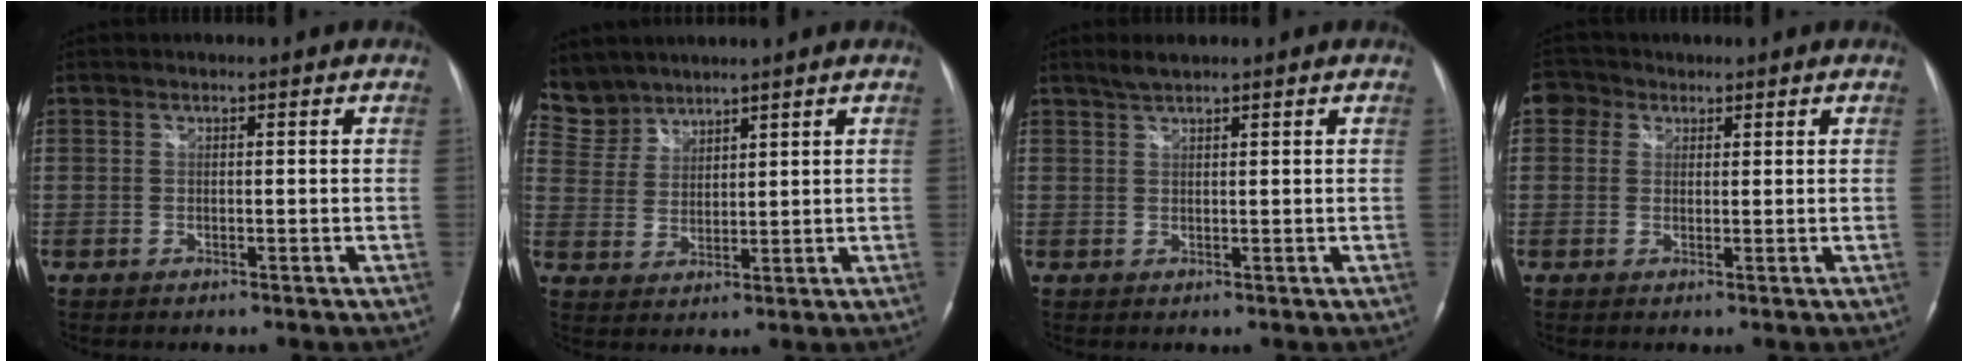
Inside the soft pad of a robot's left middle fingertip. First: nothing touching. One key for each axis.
{"total": 6.5, "fx": 5.9, "fy": 2.5, "fz": -0.4, "tx": 0.005, "ty": 0.010, "tz": 0.131}
{"total": 2.1, "fx": 1.8, "fy": 0.1, "fz": 1.0, "tx": -0.024, "ty": 0.003, "tz": 0.037}
{"total": 3.2, "fx": 1.6, "fy": 2.7, "fz": 0.7, "tx": -0.018, "ty": 0.016, "tz": 0.026}